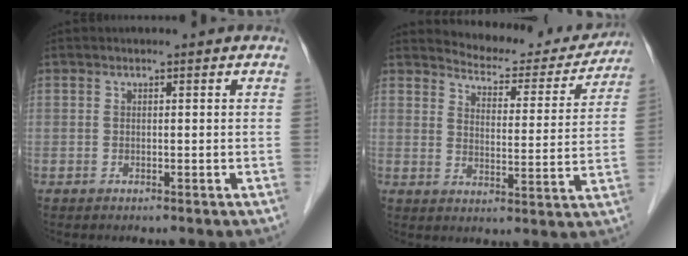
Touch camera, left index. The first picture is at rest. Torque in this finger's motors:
{"motor_torque": [0.43, -0.57, -0.16, -0.05]}